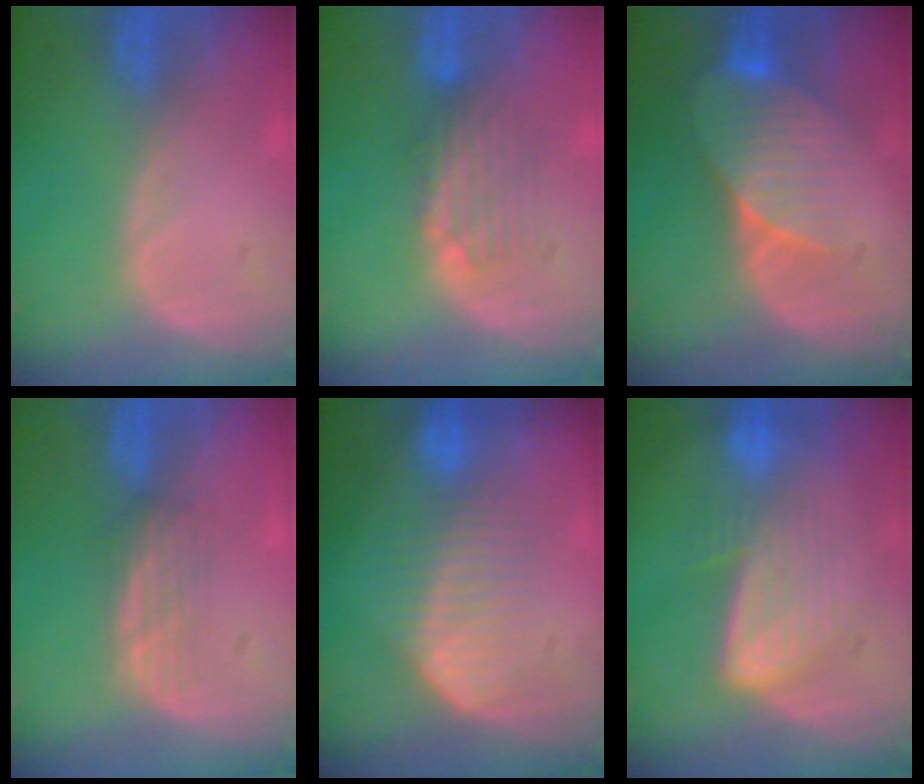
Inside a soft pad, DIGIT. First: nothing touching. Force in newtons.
{"total": 4.7, "press": 3.9, "slide": 2.5}
{"total": 8.2, "press": 7.3, "slide": 3.6}
{"total": 2.9, "press": 2.6, "slide": 1.2}
{"total": 6.7, "press": 6.6, "slide": 1.4}
{"total": 6.5, "press": 6.5, "slide": 0.3}